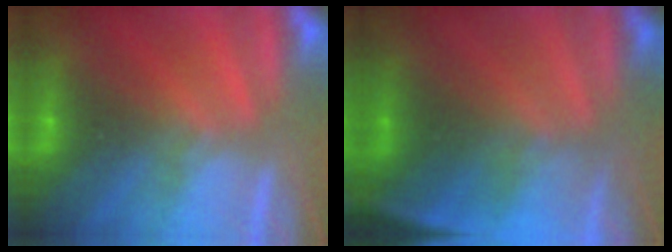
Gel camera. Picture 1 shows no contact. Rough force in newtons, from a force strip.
{"total": 4.2}